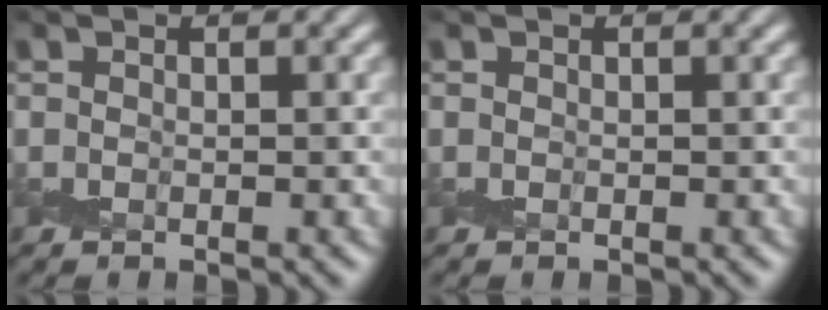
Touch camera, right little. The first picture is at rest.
{"total": 0.0}